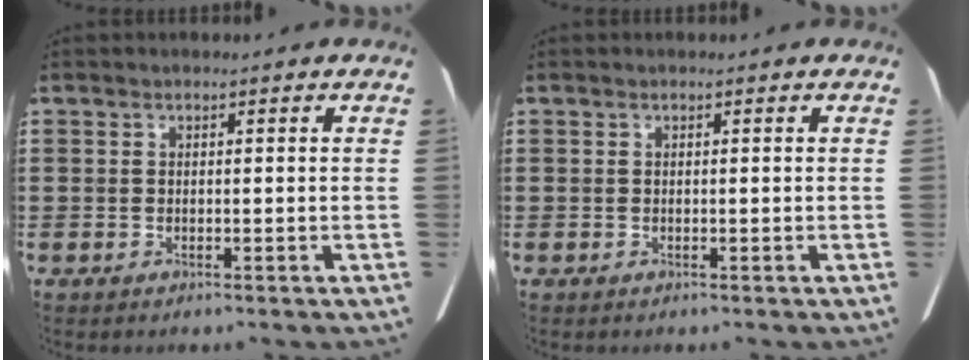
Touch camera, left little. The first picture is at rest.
{"total": 0.0}